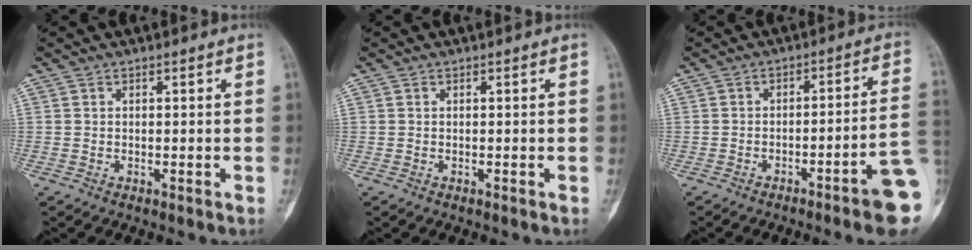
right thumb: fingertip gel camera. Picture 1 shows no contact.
{"total": 0.0}
{"total": 10.7, "force": [-4.5, 0.4, 9.7], "torque": [-0.121, 0.029, -0.063]}